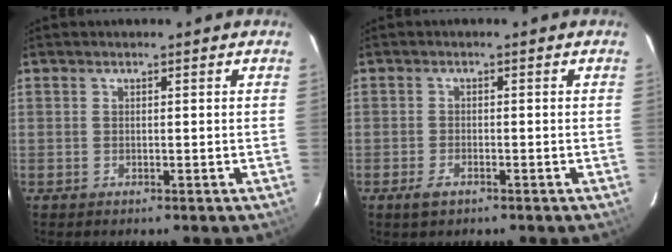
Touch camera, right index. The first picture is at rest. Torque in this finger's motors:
{"motor_torque": [0.19, -0.20, 0.05, 0.01]}